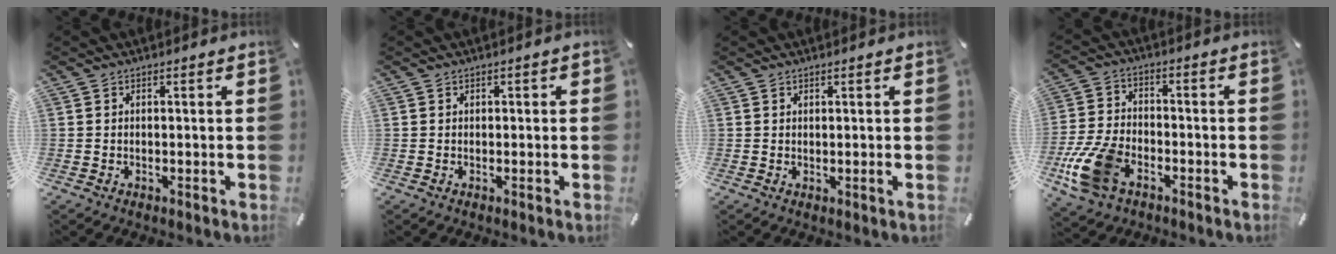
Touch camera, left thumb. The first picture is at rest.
{"total": 0.6, "force": [0.1, 0.5, 0.2], "torque": [-0.005, 0.004, 0.000]}
{"total": 1.5, "force": [0.3, -0.1, 1.5], "torque": [-0.026, -0.005, 0.006]}
{"total": 12.2, "force": [-5.7, 7.6, 7.6], "torque": [-0.165, 0.021, -0.104]}